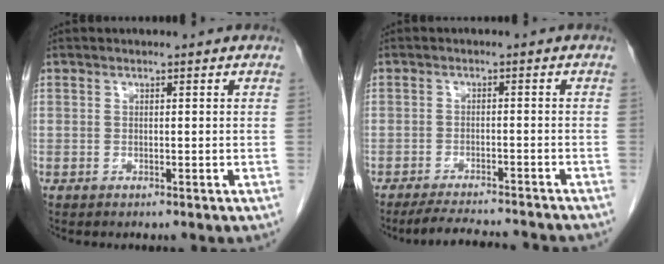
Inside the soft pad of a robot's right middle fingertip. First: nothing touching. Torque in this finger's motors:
{"motor_torque": [-0.08, 0.09, 0.01, 0.00]}